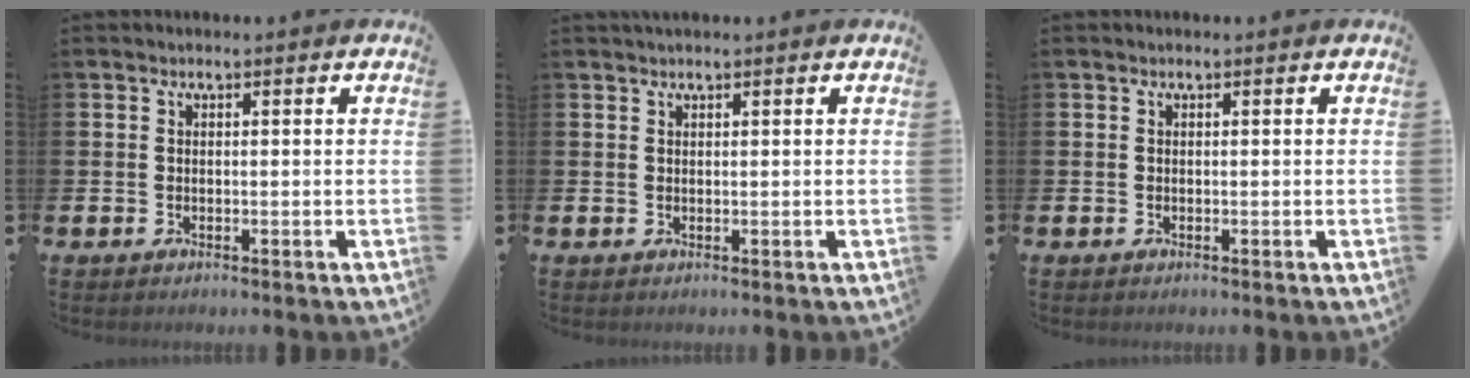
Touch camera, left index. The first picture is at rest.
{"total": 0.7, "force": [0.6, 0.0, 0.2], "torque": [-0.005, 0.002, 0.011]}
{"total": 0.0}